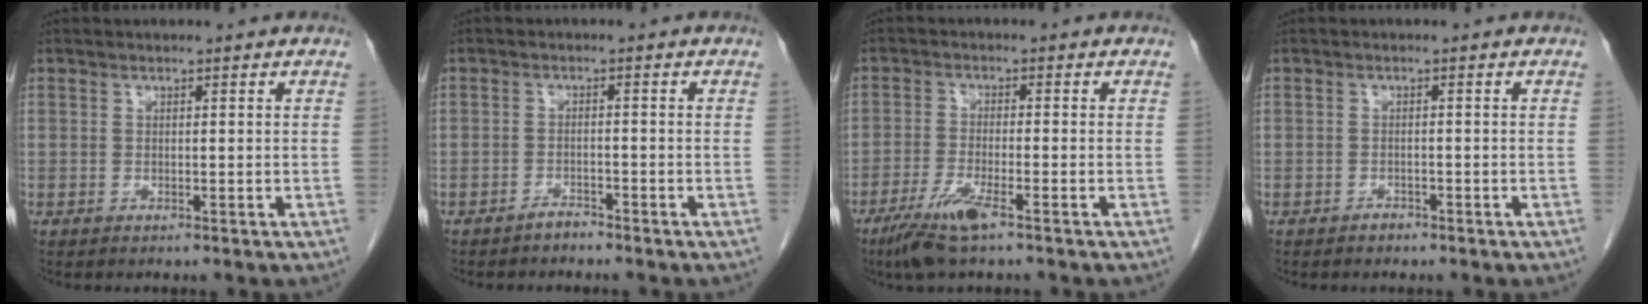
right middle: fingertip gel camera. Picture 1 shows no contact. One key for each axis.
{"total": 1.5, "fx": -1.4, "fy": 0.3, "fz": 0.2, "tx": -0.002, "ty": 0.000, "tz": -0.023}
{"total": 6.1, "fx": -4.0, "fy": 0.4, "fz": 4.6, "tx": -0.100, "ty": -0.015, "tz": -0.076}
{"total": 0.9, "fx": -0.8, "fy": 0.5, "fz": 0.1, "tx": -0.003, "ty": 0.002, "tz": -0.014}